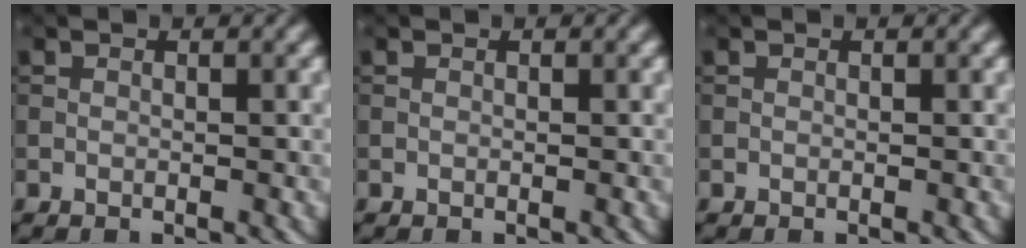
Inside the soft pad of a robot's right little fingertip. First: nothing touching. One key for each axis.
{"total": 0.0}
{"total": 0.0}